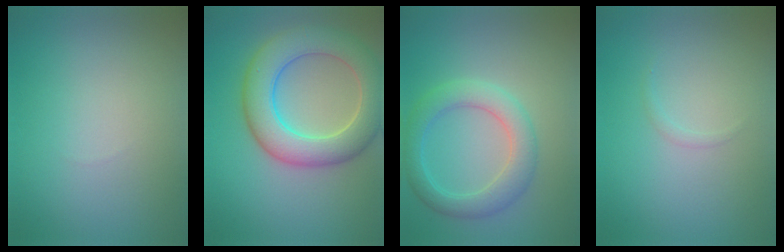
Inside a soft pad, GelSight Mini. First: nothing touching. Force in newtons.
{"total": 8.1, "press": 8.0, "slide": 0.7}
{"total": 4.1, "press": 4.1, "slide": 0.3}
{"total": 0.5, "press": 0.5, "slide": 0.0}